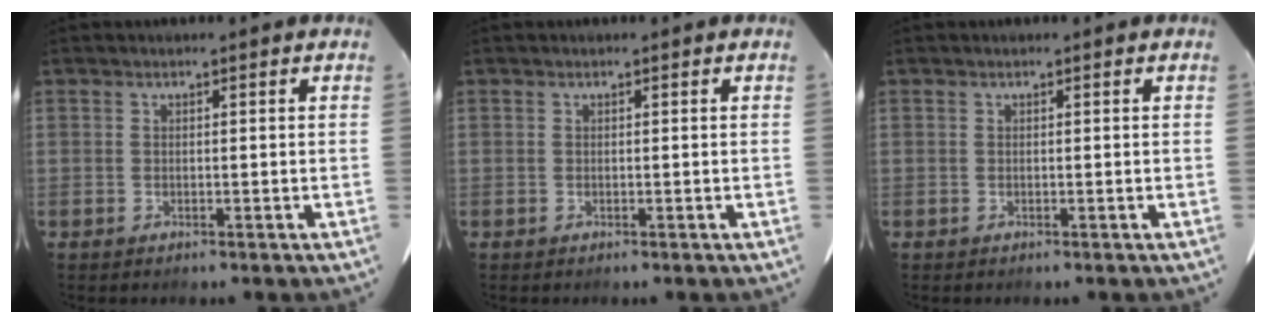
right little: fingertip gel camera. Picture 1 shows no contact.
{"total": 0.0}
{"total": 0.0}